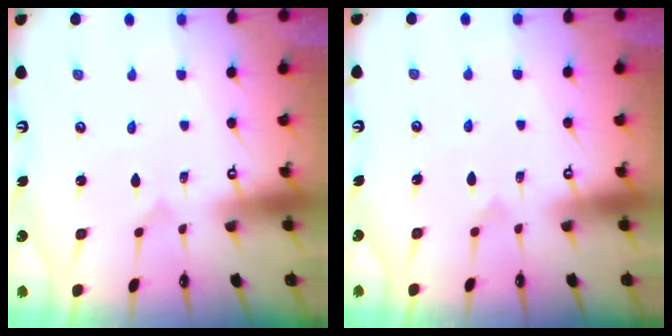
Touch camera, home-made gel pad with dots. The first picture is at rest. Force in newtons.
{"total": 5.9, "press": 5.9, "slide": 0.5}